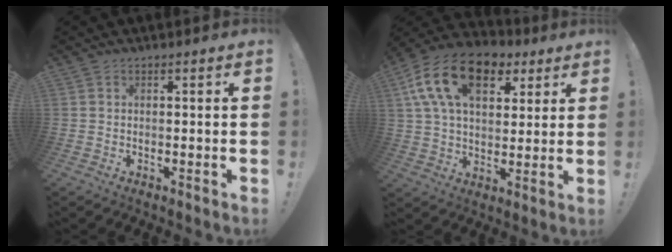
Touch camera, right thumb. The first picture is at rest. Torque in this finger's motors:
{"motor_torque": [1.83, 2.10, 1.96, 0.61, 0.59]}